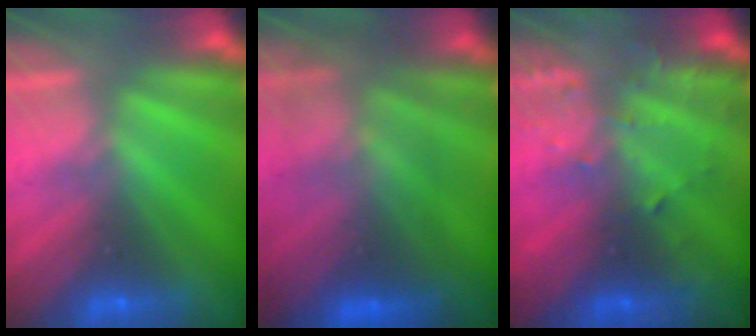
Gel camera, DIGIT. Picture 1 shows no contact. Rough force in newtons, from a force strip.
{"total": 5.5}
{"total": 3.4}